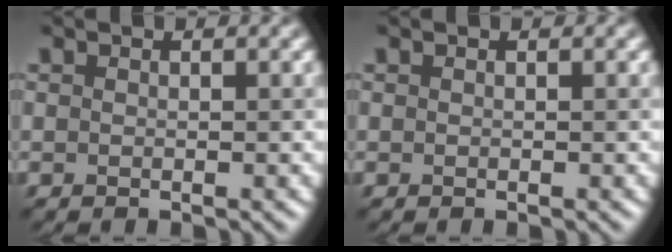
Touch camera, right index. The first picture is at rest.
{"total": 0.0}